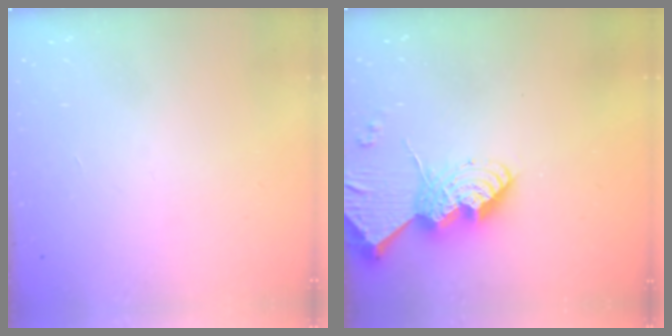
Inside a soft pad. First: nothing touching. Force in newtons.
{"total": 13.9, "press": 13.8, "slide": 1.3}